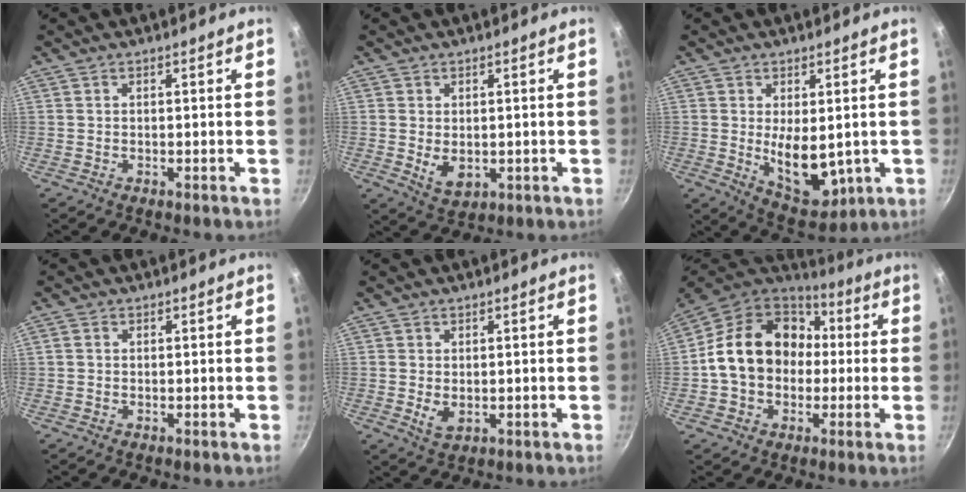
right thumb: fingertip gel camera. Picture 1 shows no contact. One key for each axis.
{"total": 5.0, "fx": -0.1, "fy": 3.5, "fz": 3.5, "tx": -0.055, "ty": -0.013, "tz": 0.009}
{"total": 10.4, "fx": 0.1, "fy": 5.8, "fz": 8.6, "tx": -0.110, "ty": -0.024, "tz": 0.026}
{"total": 1.0, "fx": 0.1, "fy": 0.9, "fz": 0.5, "tx": -0.009, "ty": 0.004, "tz": -0.001}
{"total": 3.3, "fx": -0.1, "fy": 2.3, "fz": 2.4, "tx": -0.044, "ty": -0.009, "tz": 0.005}
{"total": 19.6, "fx": 0.7, "fy": 15.7, "fz": 11.7, "tx": -0.176, "ty": 0.049, "tz": 0.005}